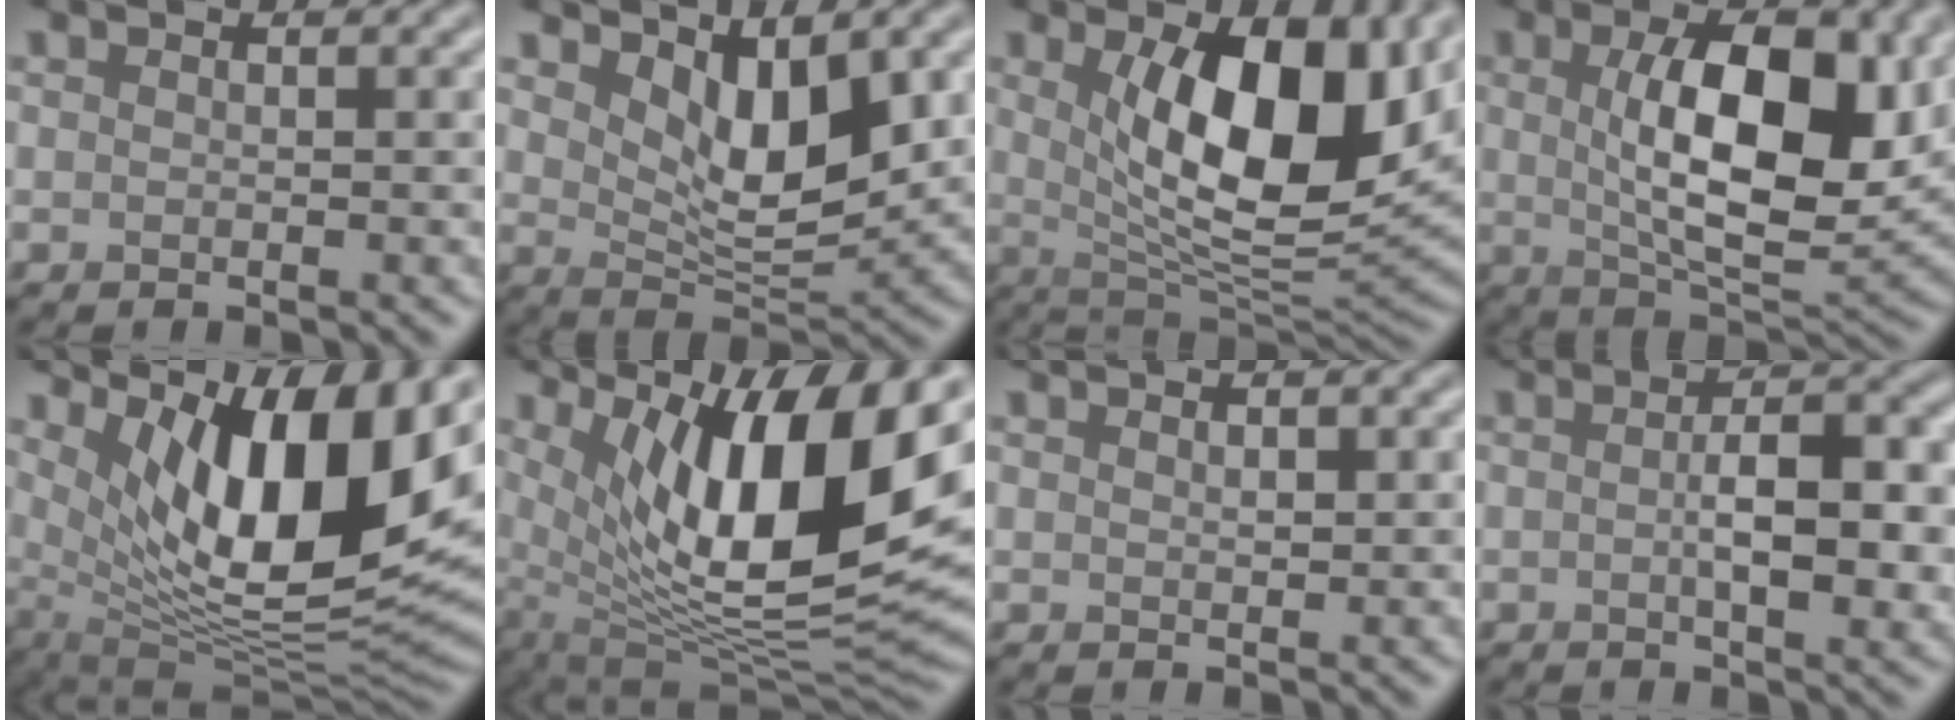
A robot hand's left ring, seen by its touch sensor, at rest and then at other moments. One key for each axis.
{"total": 5.9, "fx": 2.3, "fy": 2.7, "fz": 4.7, "tx": -0.078, "ty": -0.019, "tz": 0.042}
{"total": 11.1, "fx": 2.5, "fy": 4.3, "fz": 9.9, "tx": -0.148, "ty": -0.010, "tz": 0.045}
{"total": 10.7, "fx": 1.7, "fy": 4.5, "fz": 9.5, "tx": -0.140, "ty": 0.000, "tz": 0.031}
{"total": 12.9, "fx": 4.8, "fy": 4.7, "fz": 11.0, "tx": -0.171, "ty": -0.013, "tz": 0.088}
{"total": 14.3, "fx": 5.4, "fy": 4.7, "fz": 12.3, "tx": -0.193, "ty": -0.010, "tz": 0.096}
{"total": 0.6, "fx": 0.4, "fy": 0.2, "fz": 0.4, "tx": -0.008, "ty": -0.003, "tz": 0.009}
{"total": 6.4, "fx": -0.2, "fy": 2.2, "fz": 6.0, "tx": -0.091, "ty": -0.001, "tz": -0.002}